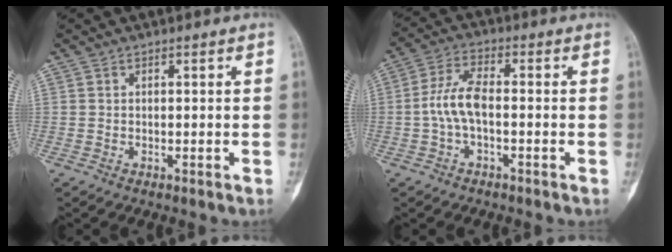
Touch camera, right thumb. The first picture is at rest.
{"total": 6.8, "force": [-1.1, 2.9, 6.0], "torque": [-0.130, 0.022, -0.027]}